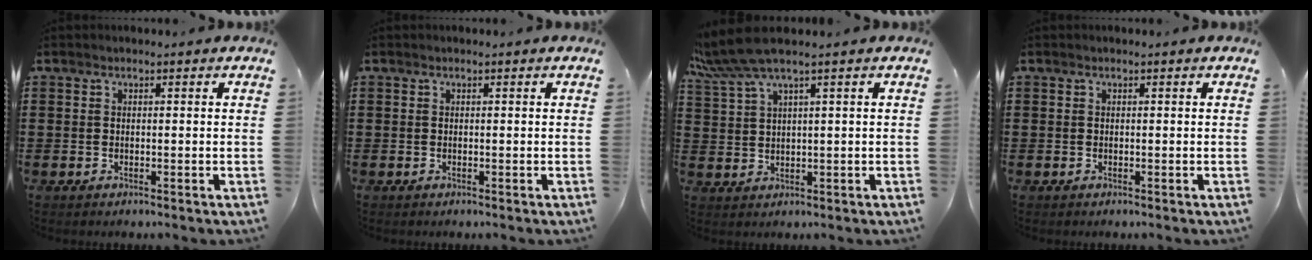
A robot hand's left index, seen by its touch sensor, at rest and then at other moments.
{"total": 0.0}
{"total": 5.5, "force": [3.8, 0.2, 4.0], "torque": [-0.104, -0.010, 0.062]}
{"total": 0.0}